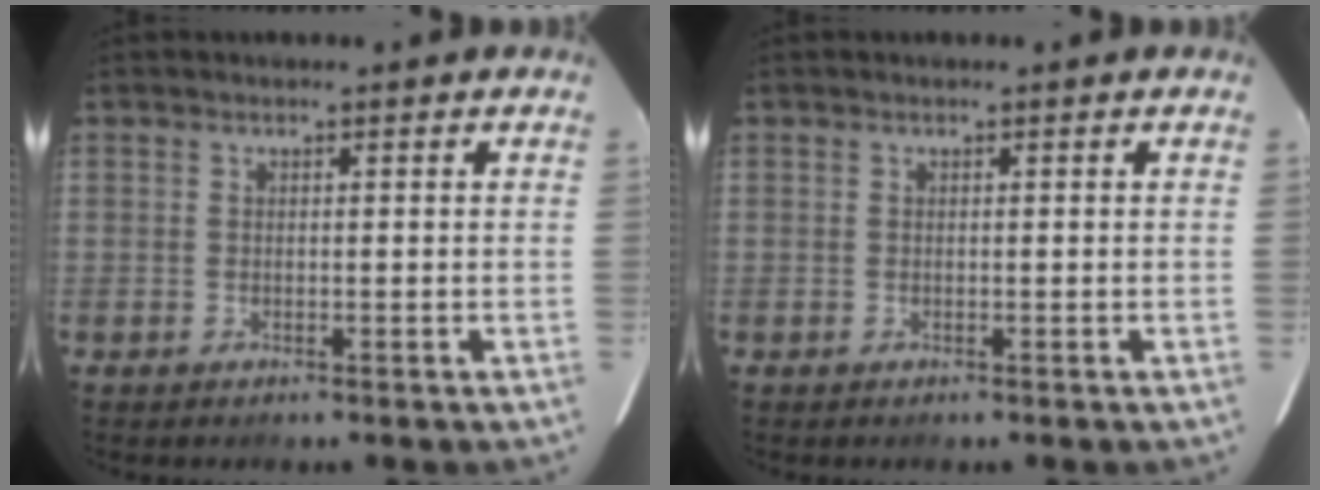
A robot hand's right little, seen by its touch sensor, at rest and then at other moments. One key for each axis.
{"total": 0.0}